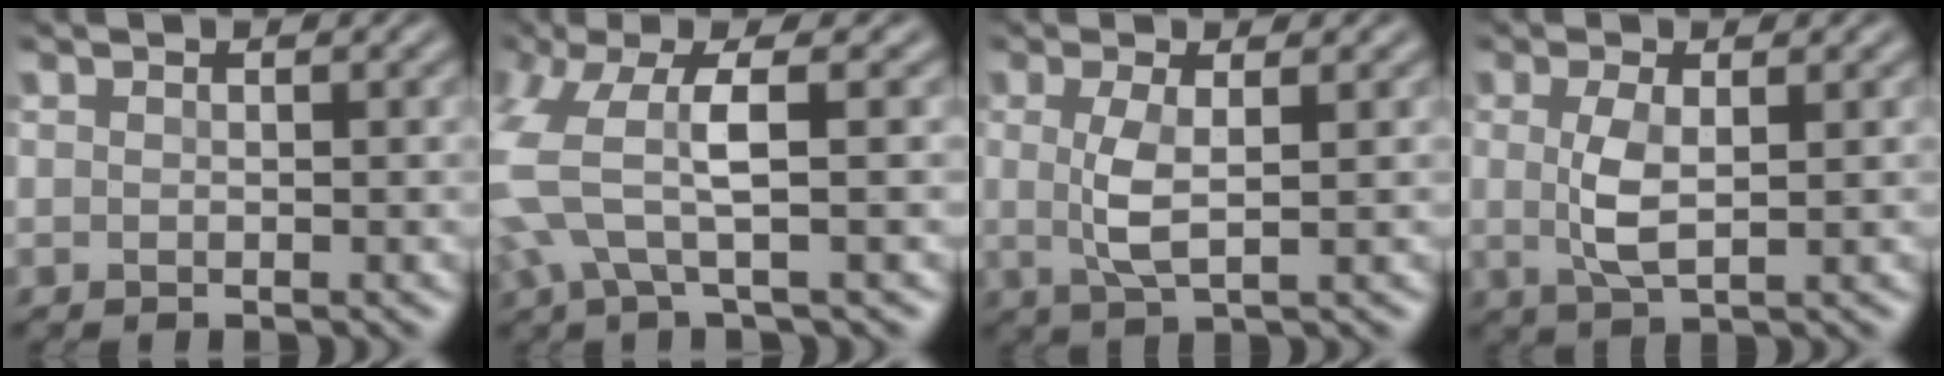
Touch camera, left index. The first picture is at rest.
{"total": 6.7, "force": [0.0, 2.3, 6.3], "torque": [-0.159, 0.009, -0.009]}
{"total": 2.8, "force": [0.1, 0.5, 2.8], "torque": [-0.066, 0.000, 0.004]}
{"total": 3.0, "force": [0.1, 1.0, 2.8], "torque": [-0.065, 0.001, 0.005]}